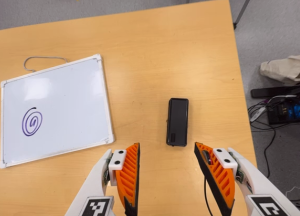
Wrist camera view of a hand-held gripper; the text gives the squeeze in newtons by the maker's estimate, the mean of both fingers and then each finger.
{"total": 0.0}